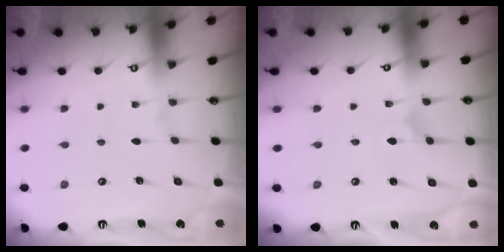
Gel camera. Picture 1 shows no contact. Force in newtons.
{"total": 1.0, "press": 1.0, "slide": 0.1}